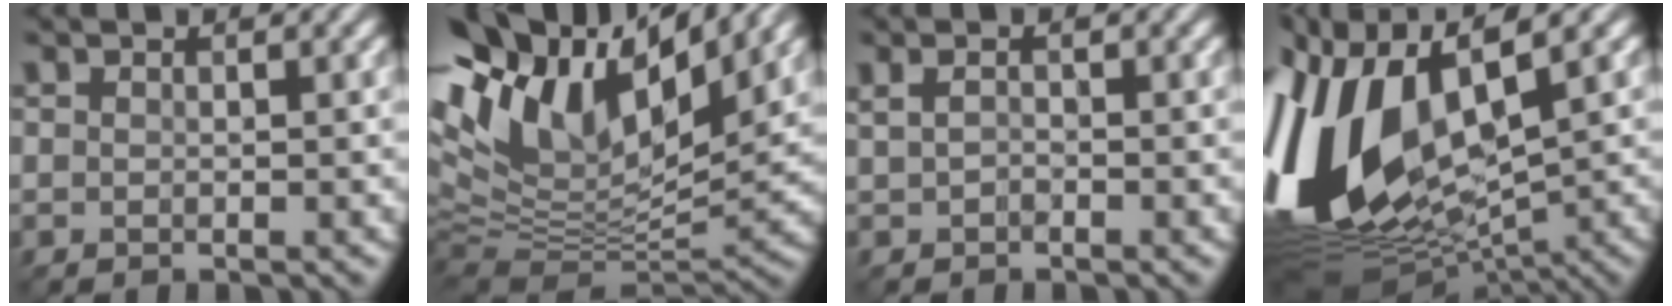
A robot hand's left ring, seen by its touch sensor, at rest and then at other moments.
{"total": 14.3, "force": [7.4, 6.6, 10.3], "torque": [-0.205, 0.032, 0.129]}
{"total": 0.9, "force": [0.0, 0.5, 0.7], "torque": [-0.019, 0.000, 0.000]}
{"total": 15.7, "force": [1.9, 9.0, 12.7], "torque": [-0.294, 0.009, 0.039]}